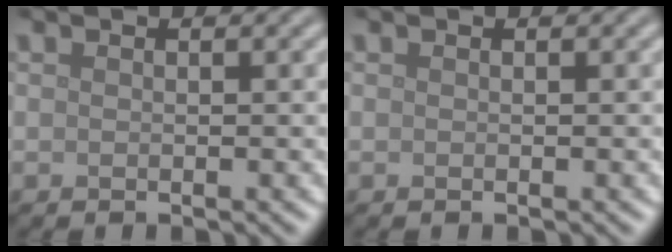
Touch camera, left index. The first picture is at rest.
{"total": 0.0}